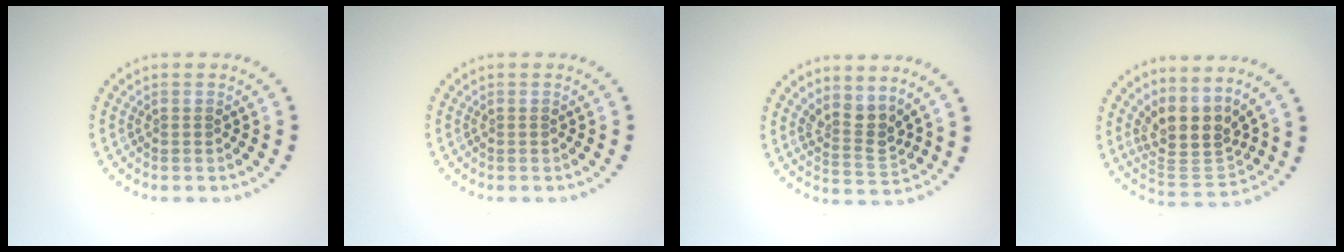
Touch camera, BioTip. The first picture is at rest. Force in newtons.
{"total": 0.0}
{"total": 2.8, "press": 2.0, "slide": 1.9}
{"total": 4.3, "press": 3.4, "slide": 2.7}